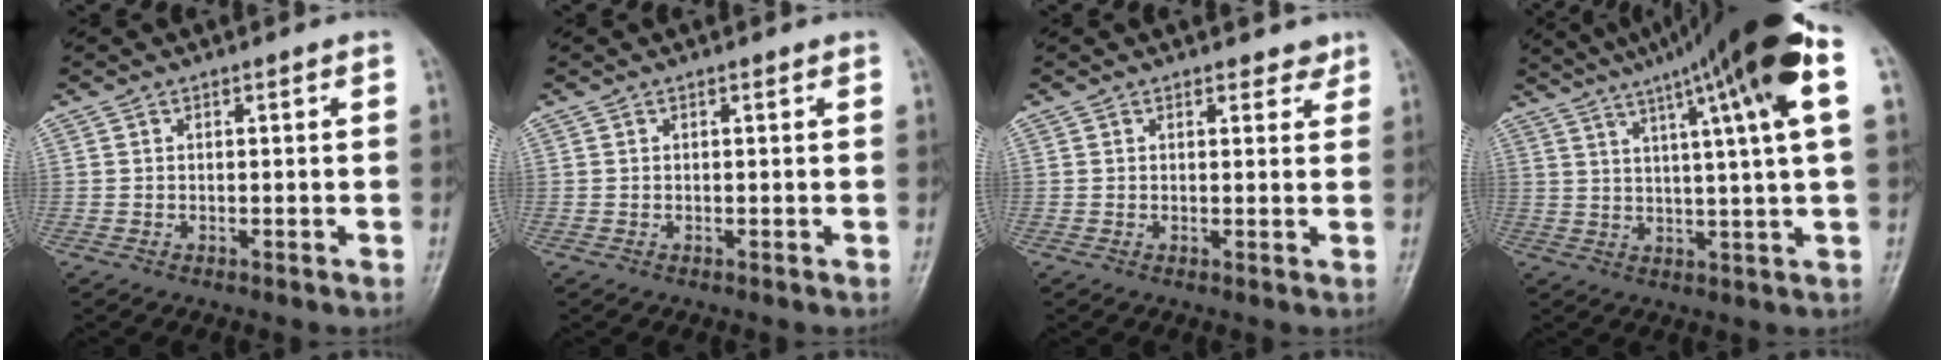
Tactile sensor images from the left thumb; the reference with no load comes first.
{"total": 0.0}
{"total": 2.3, "force": [1.8, 1.2, 0.7], "torque": [0.012, -0.009, 0.018]}
{"total": 21.0, "force": [10.4, 1.7, 18.2], "torque": [-0.278, 0.010, 0.144]}